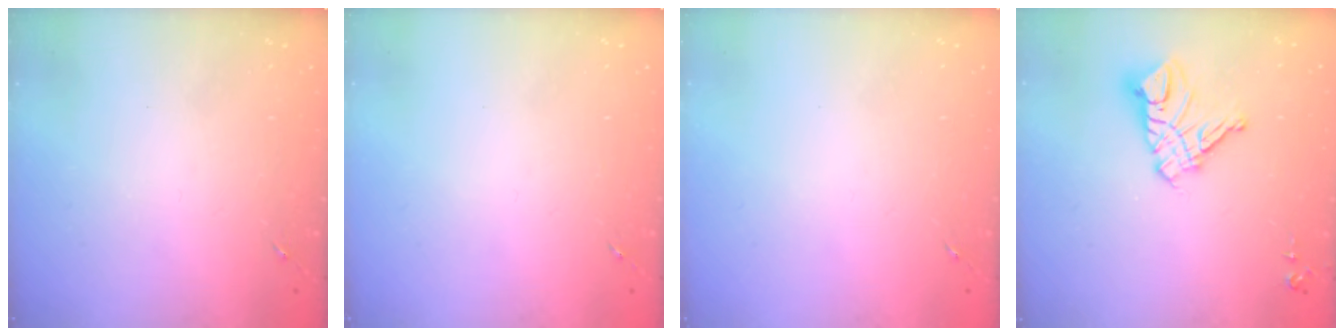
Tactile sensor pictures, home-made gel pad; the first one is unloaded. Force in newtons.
{"total": 0.0}
{"total": 0.0}
{"total": 12.6, "press": 12.5, "slide": 1.3}